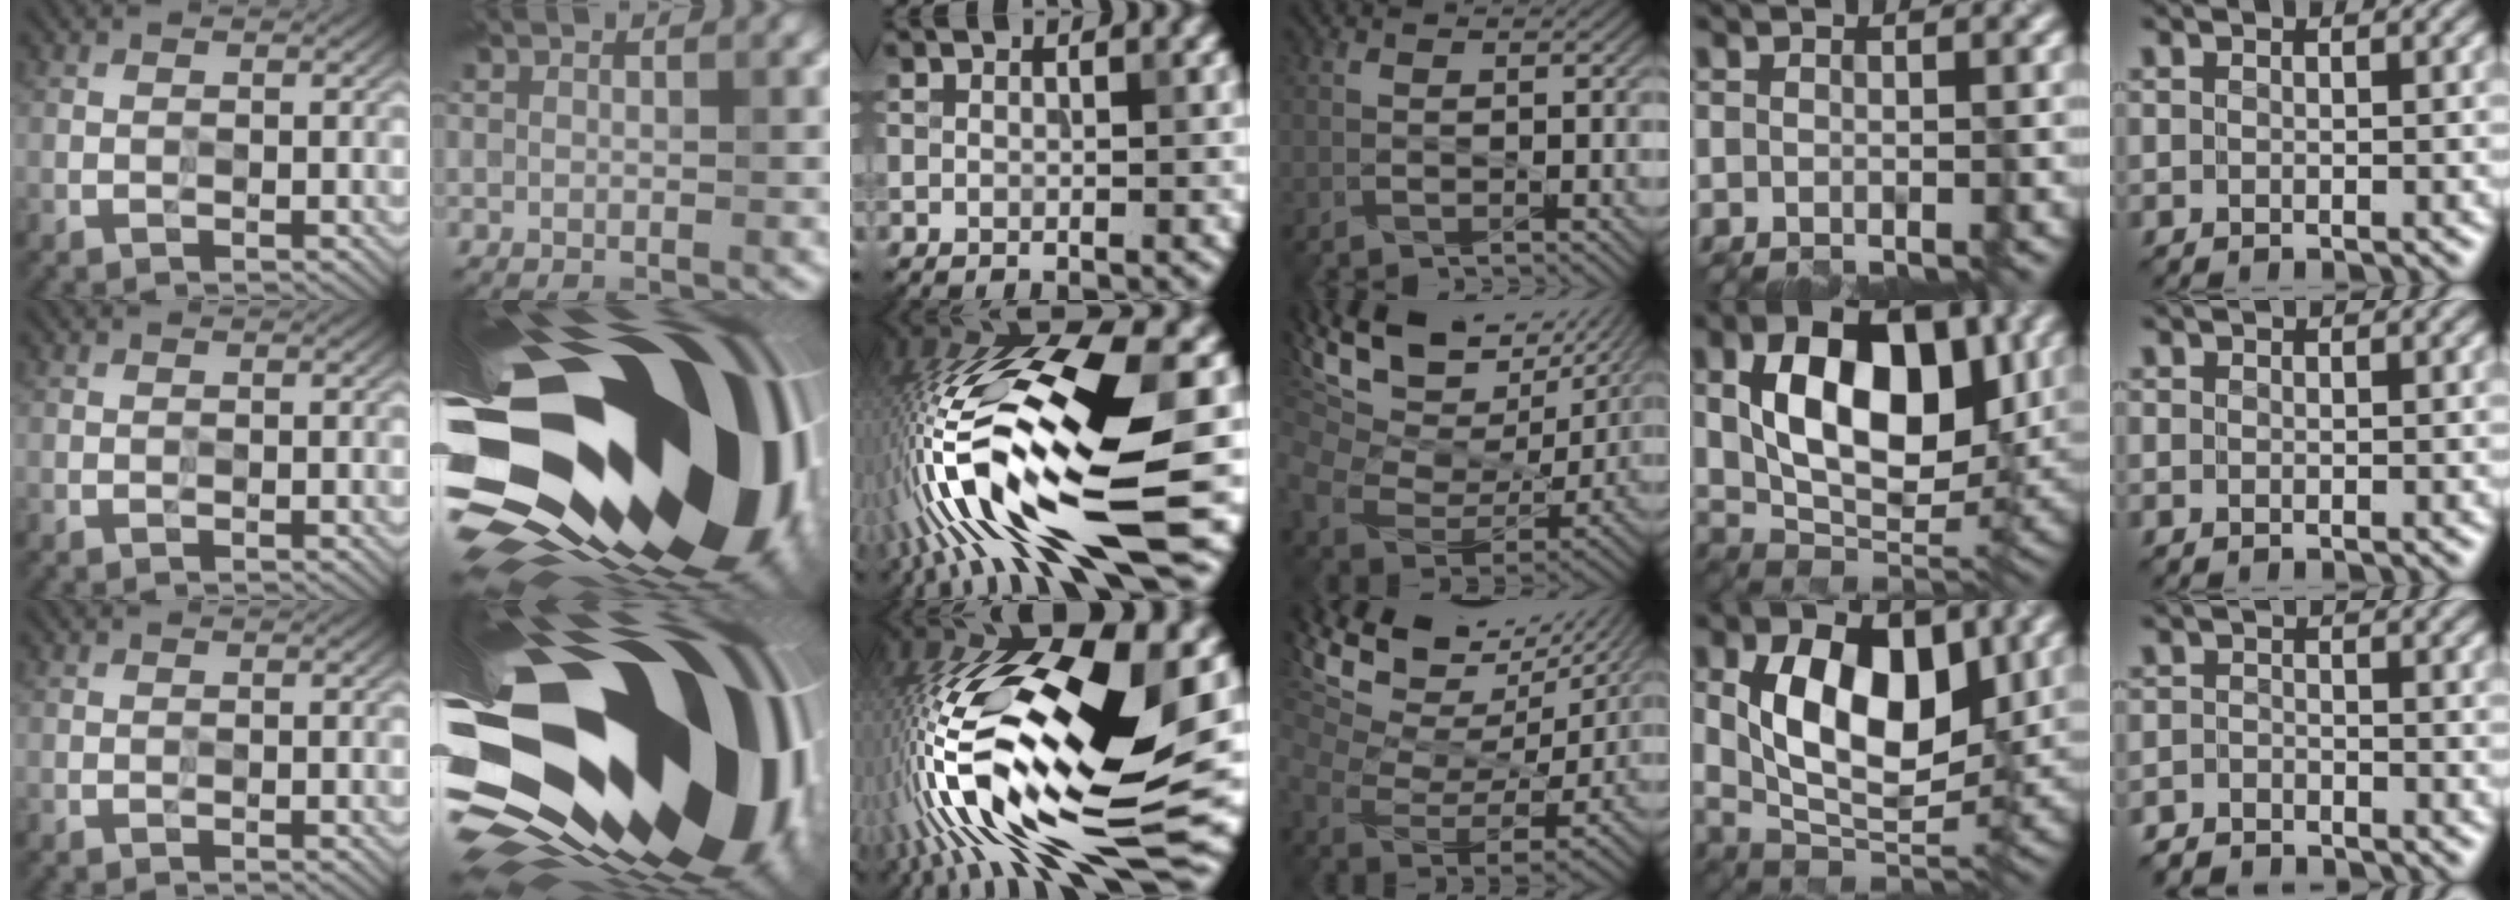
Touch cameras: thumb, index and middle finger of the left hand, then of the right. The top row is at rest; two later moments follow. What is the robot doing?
{"motion": "wipe", "object": "plastic plate"}